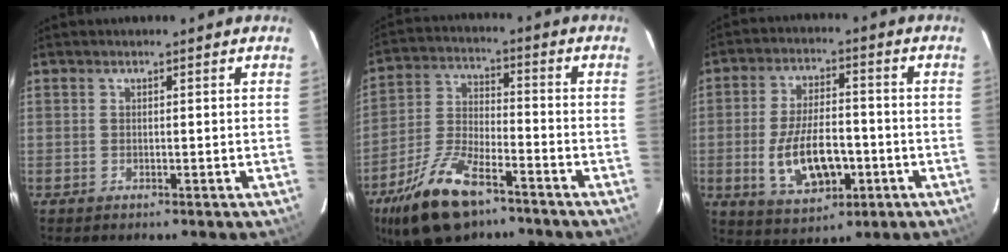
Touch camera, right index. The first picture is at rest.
{"total": 15.2, "force": [-10.2, 5.9, 9.5], "torque": [-0.210, -0.015, -0.192]}
{"total": 12.1, "force": [-3.3, 6.1, 9.9], "torque": [-0.197, -0.005, -0.042]}